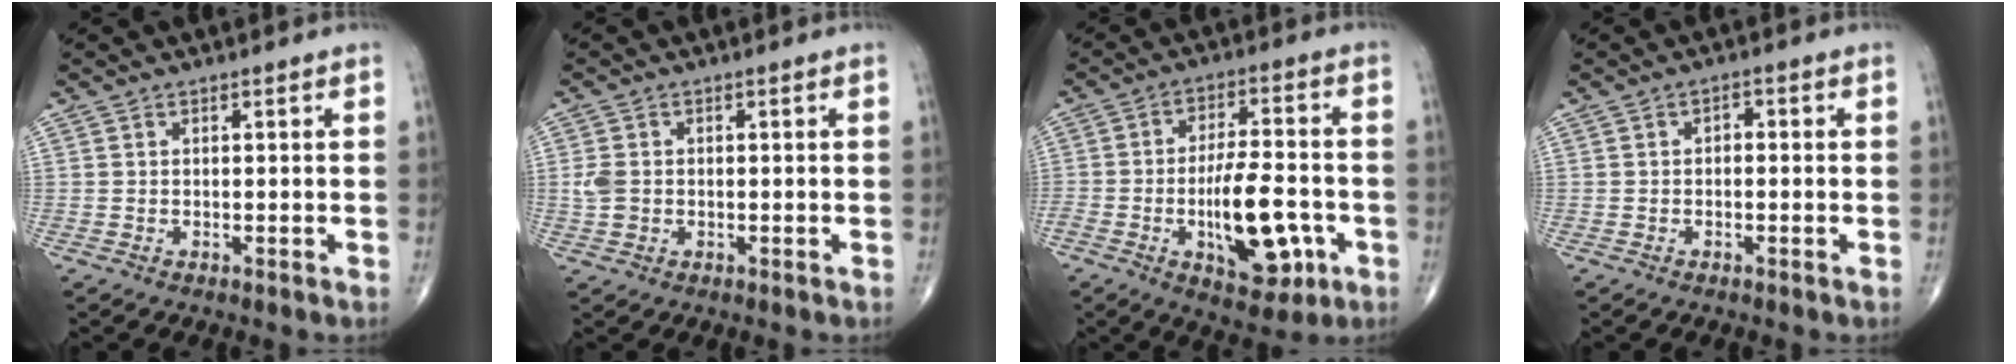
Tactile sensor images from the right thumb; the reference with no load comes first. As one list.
[{"total": 3.1, "force": [-0.2, 2.4, 1.9], "torque": [-0.042, 0.005, -0.003]}, {"total": 14.8, "force": [-4.5, 6.4, 12.6], "torque": [-0.186, 0.022, -0.060]}, {"total": 1.4, "force": [-0.1, 0.9, 1.1], "torque": [-0.007, 0.009, -0.008]}]